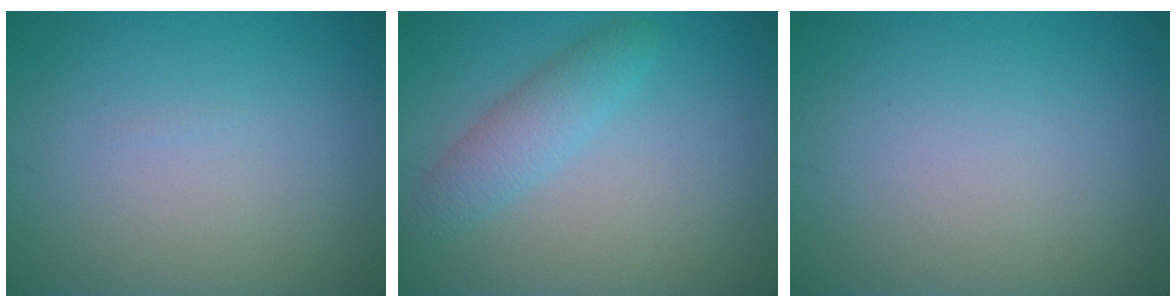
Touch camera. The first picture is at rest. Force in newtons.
{"total": 2.8, "press": 2.8, "slide": 0.1}
{"total": 0.0}